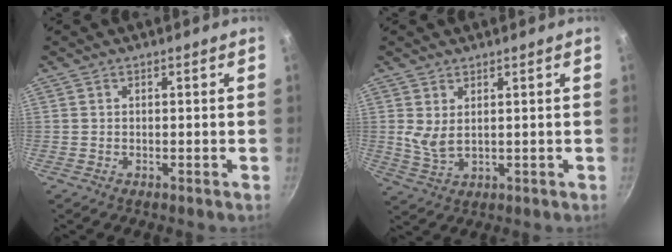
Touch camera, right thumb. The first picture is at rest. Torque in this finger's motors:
{"motor_torque": [0.39, 0.35, 0.67, -0.13, 0.07]}